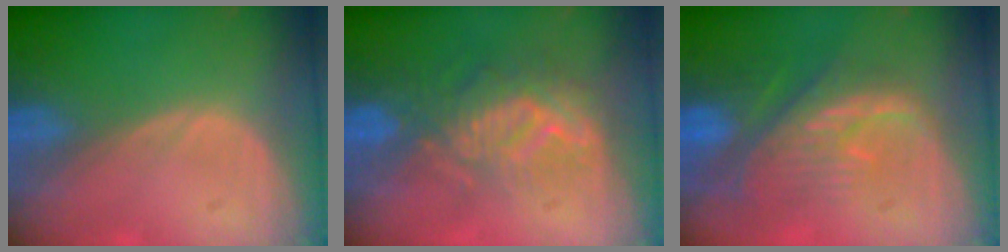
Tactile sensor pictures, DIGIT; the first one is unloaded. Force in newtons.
{"total": 9.4, "press": 8.6, "slide": 3.9}
{"total": 10.2, "press": 8.9, "slide": 4.9}